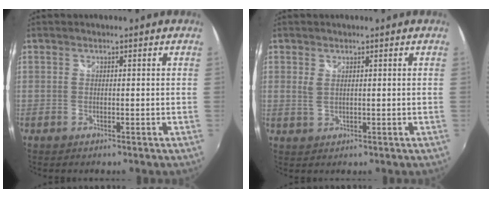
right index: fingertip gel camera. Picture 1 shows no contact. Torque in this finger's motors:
{"motor_torque": [-0.05, 0.24, -0.03, 0.00]}